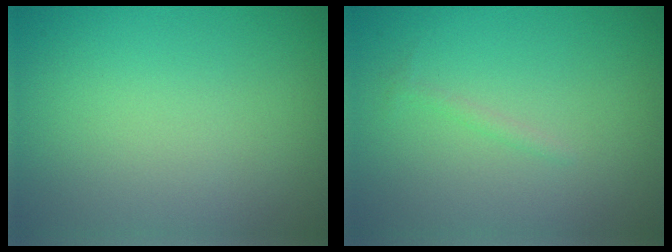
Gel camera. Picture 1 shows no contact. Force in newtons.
{"total": 0.6, "press": 0.6, "slide": 0.0}